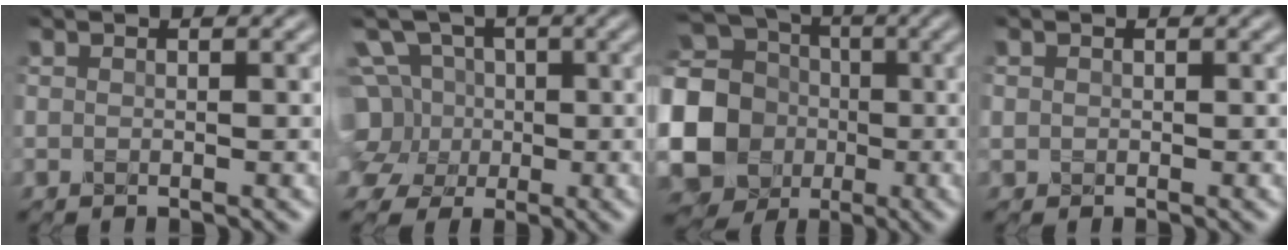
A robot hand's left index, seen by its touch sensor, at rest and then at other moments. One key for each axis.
{"total": 9.2, "fx": 0.6, "fy": 8.2, "fz": 4.1, "tx": -0.104, "ty": 0.037, "tz": -0.033}
{"total": 19.8, "fx": -2.5, "fy": 18.5, "fz": 6.4, "tx": -0.179, "ty": 0.003, "tz": -0.091}
{"total": 0.8, "fx": 0.1, "fy": 0.8, "fz": 0.1, "tx": 0.000, "ty": -0.003, "tz": -0.002}